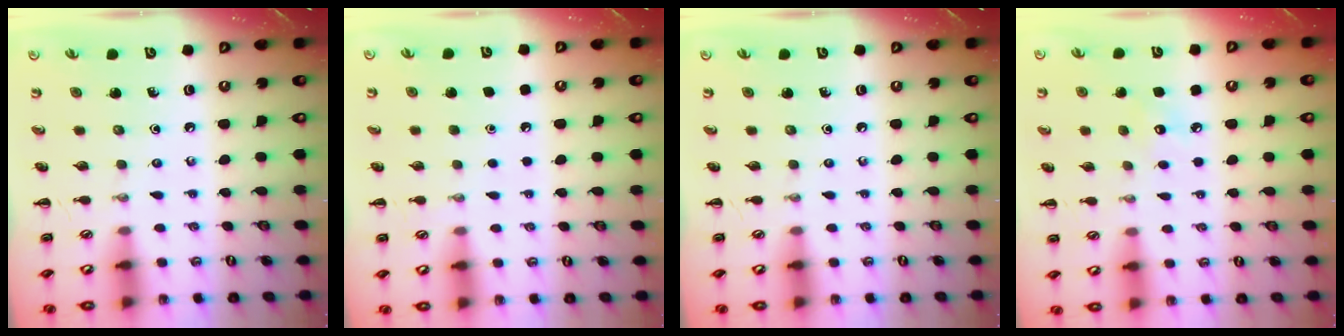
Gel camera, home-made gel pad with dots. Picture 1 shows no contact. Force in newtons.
{"total": 1.6, "press": 1.6, "slide": 0.1}
{"total": 0.0}
{"total": 6.2, "press": 6.0, "slide": 1.6}